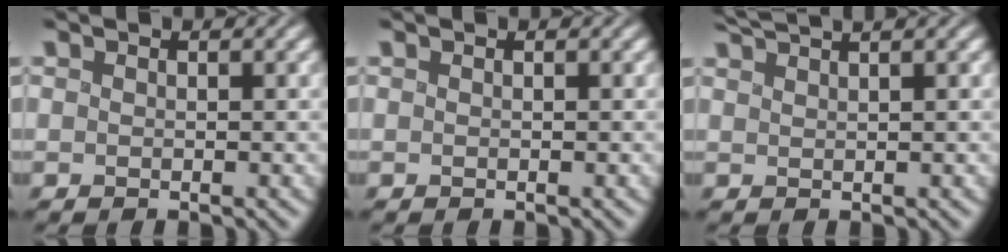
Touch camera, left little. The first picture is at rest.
{"total": 0.0}
{"total": 2.4, "force": [2.2, -0.5, 0.7], "torque": [-0.020, 0.017, 0.046]}